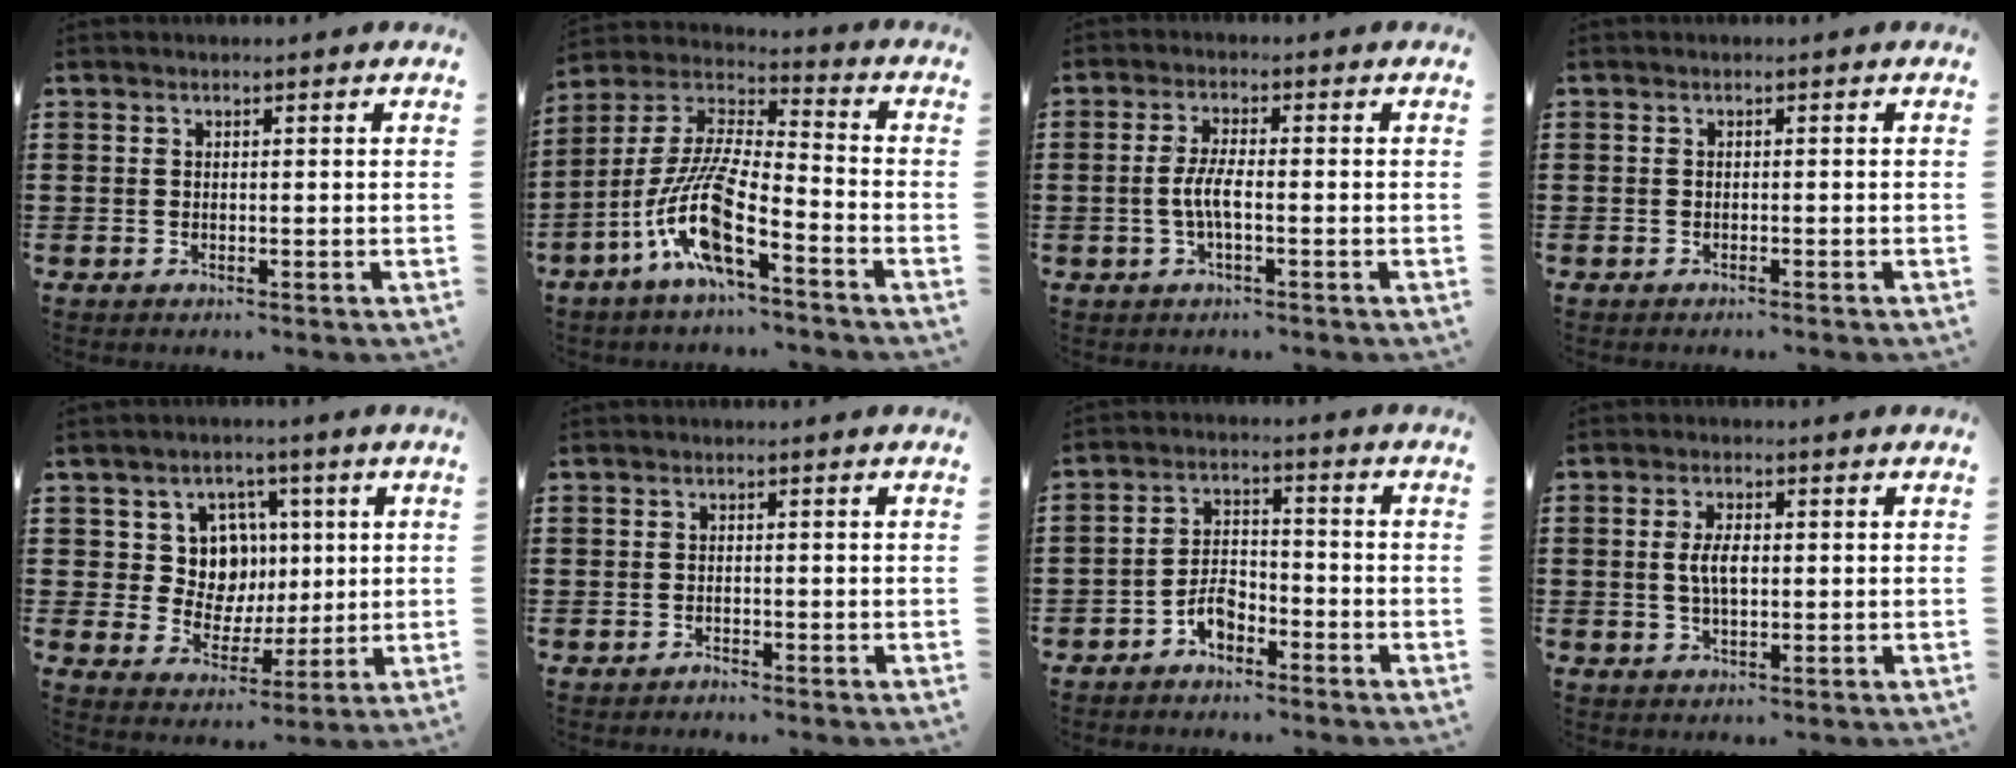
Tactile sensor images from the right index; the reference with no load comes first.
{"total": 12.2, "force": [-7.1, 2.2, 9.6], "torque": [-0.226, -0.019, -0.150]}
{"total": 3.9, "force": [-0.9, 0.9, 3.7], "torque": [-0.088, -0.004, -0.024]}
{"total": 0.6, "force": [-0.6, -0.1, 0.0], "torque": [-0.001, -0.003, -0.012]}
{"total": 8.3, "force": [2.0, 7.3, 3.4], "torque": [-0.085, 0.010, 0.039]}
{"total": 1.0, "force": [-1.0, 0.2, -0.2], "torque": [0.002, 0.004, -0.022]}
{"total": 4.4, "force": [-2.9, 2.4, 2.3], "torque": [-0.049, 0.007, -0.057]}
{"total": 3.8, "force": [0.2, 1.7, 3.4], "torque": [-0.075, 0.002, -0.001]}